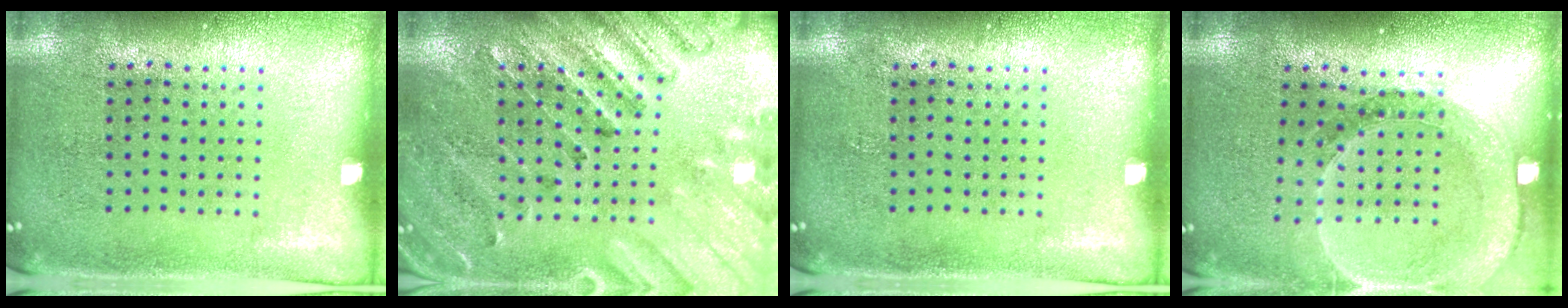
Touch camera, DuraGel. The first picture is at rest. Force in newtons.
{"total": 2.7, "press": 2.6, "slide": 0.8}
{"total": 0.0}
{"total": 1.6, "press": 1.6, "slide": 0.2}